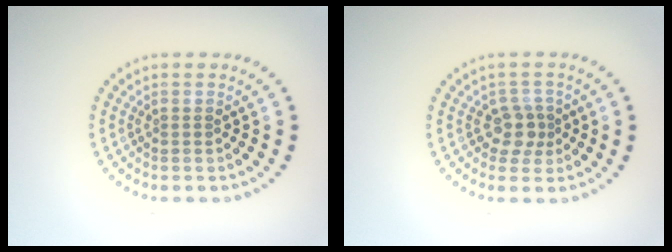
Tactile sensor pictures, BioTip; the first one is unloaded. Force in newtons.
{"total": 2.2, "press": 1.8, "slide": 1.3}